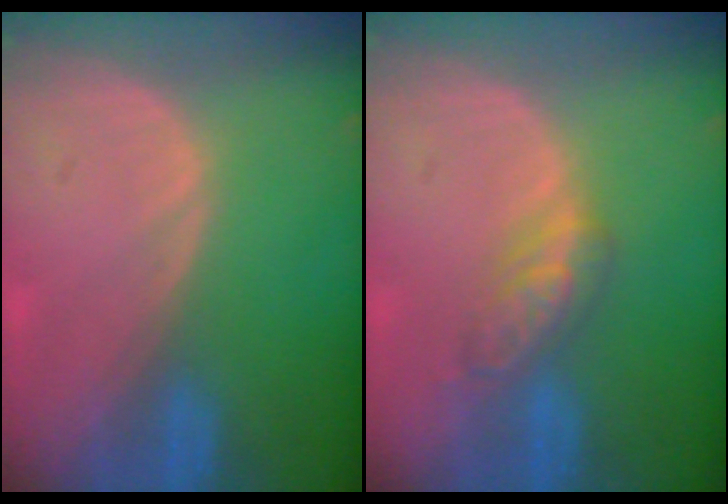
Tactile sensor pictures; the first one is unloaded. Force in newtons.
{"total": 4.5, "press": 4.5, "slide": 0.5}